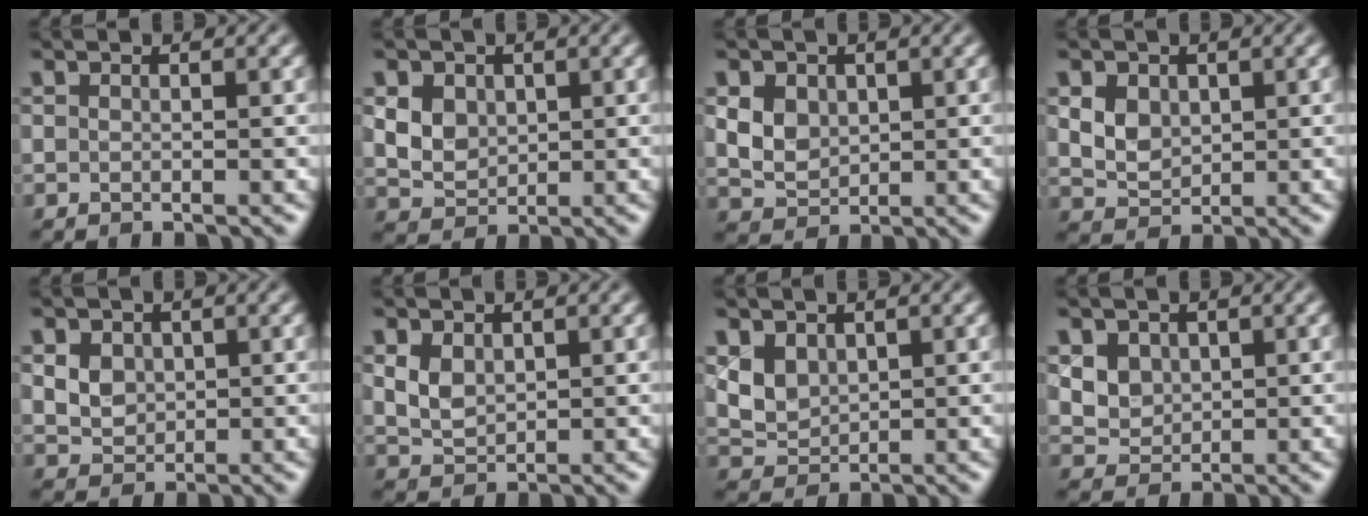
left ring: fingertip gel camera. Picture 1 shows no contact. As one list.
[{"total": 4.6, "force": [1.4, 3.6, 2.4], "torque": [-0.055, 0.012, 0.023]}, {"total": 4.1, "force": [1.2, 3.3, 2.2], "torque": [-0.054, 0.009, 0.022]}, {"total": 3.8, "force": [1.2, 2.9, 2.1], "torque": [-0.049, 0.007, 0.024]}, {"total": 4.4, "force": [1.5, 3.5, 2.2], "torque": [-0.048, 0.017, 0.021]}, {"total": 2.6, "force": [0.8, 1.9, 1.6], "torque": [-0.036, -0.003, 0.020]}, {"total": 2.8, "force": [1.2, 2.1, 1.4], "torque": [-0.032, -0.005, 0.026]}, {"total": 4.2, "force": [1.8, 3.4, 1.9], "torque": [-0.052, 0.006, 0.042]}]